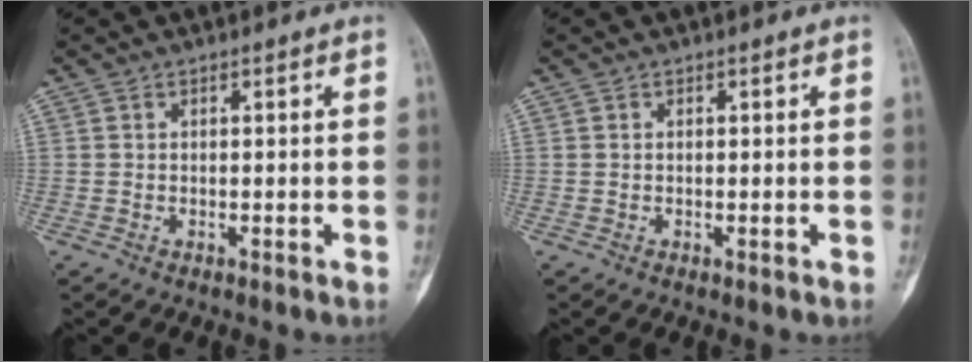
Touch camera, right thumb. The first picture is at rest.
{"total": 0.0}